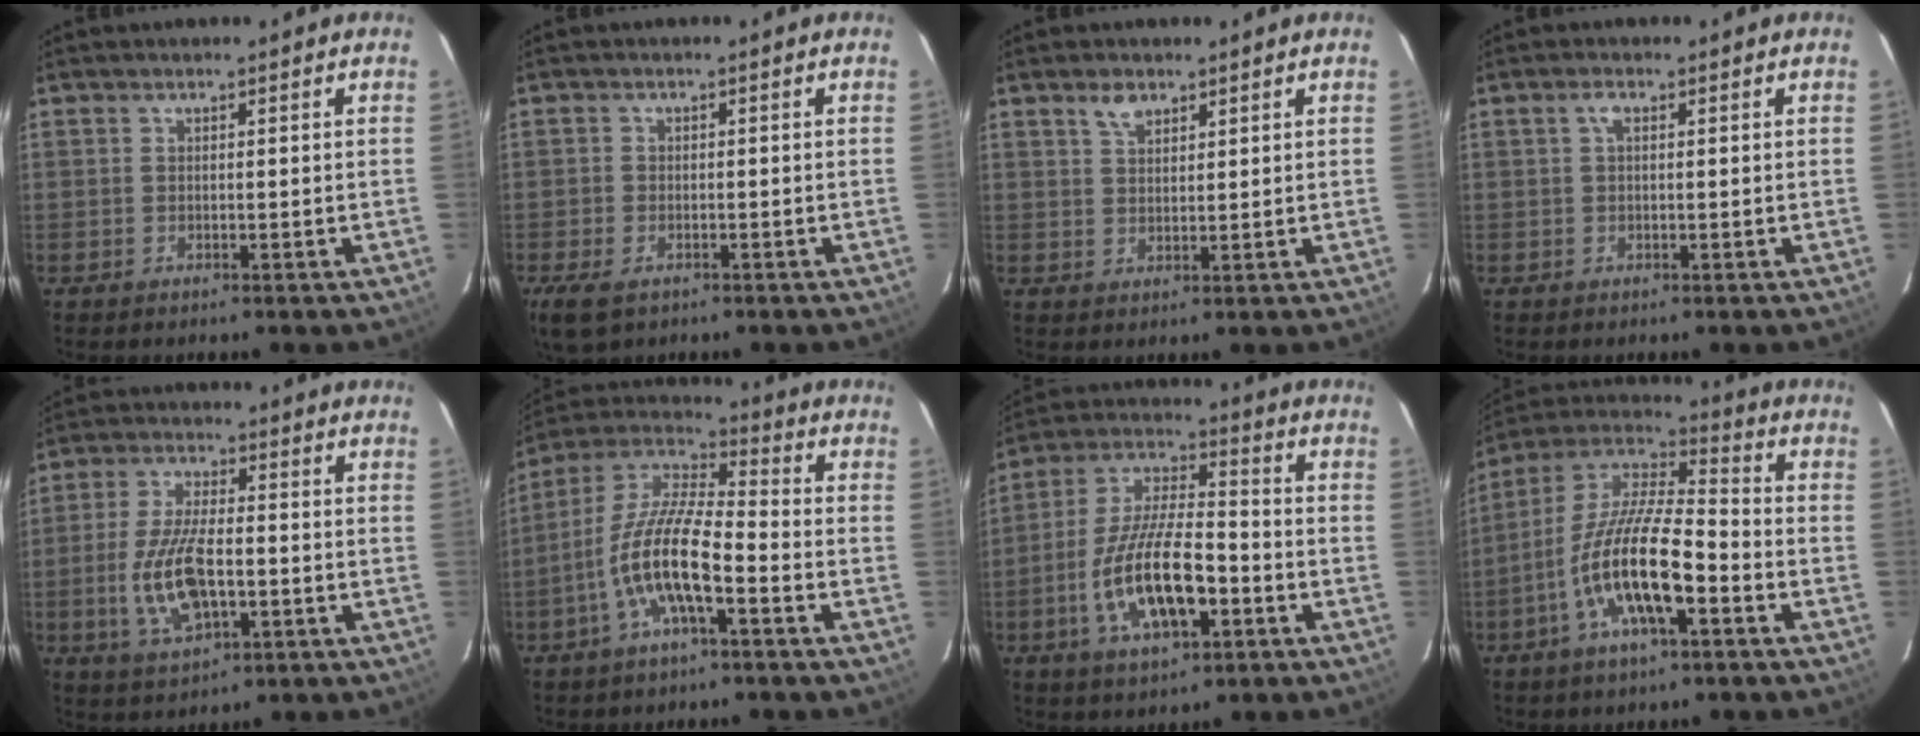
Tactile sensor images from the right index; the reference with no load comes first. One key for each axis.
{"total": 5.5, "fx": -3.2, "fy": 3.1, "fz": 3.2, "tx": -0.076, "ty": -0.017, "tz": -0.058}
{"total": 3.1, "fx": 2.1, "fy": 1.6, "fz": 1.6, "tx": -0.026, "ty": 0.007, "tz": 0.040}
{"total": 1.4, "fx": 0.4, "fy": 0.6, "fz": 1.3, "tx": -0.026, "ty": 0.006, "tz": 0.005}
{"total": 12.0, "fx": -2.8, "fy": 5.1, "fz": 10.5, "tx": -0.219, "ty": -0.005, "tz": -0.048}
{"total": 13.1, "fx": -5.2, "fy": 3.3, "fz": 11.6, "tx": -0.236, "ty": 0.000, "tz": -0.105}
{"total": 16.0, "fx": -5.6, "fy": 5.8, "fz": 13.8, "tx": -0.281, "ty": -0.005, "tz": -0.098}
{"total": 16.2, "fx": -6.3, "fy": 4.4, "fz": 14.2, "tx": -0.279, "ty": -0.009, "tz": -0.126}